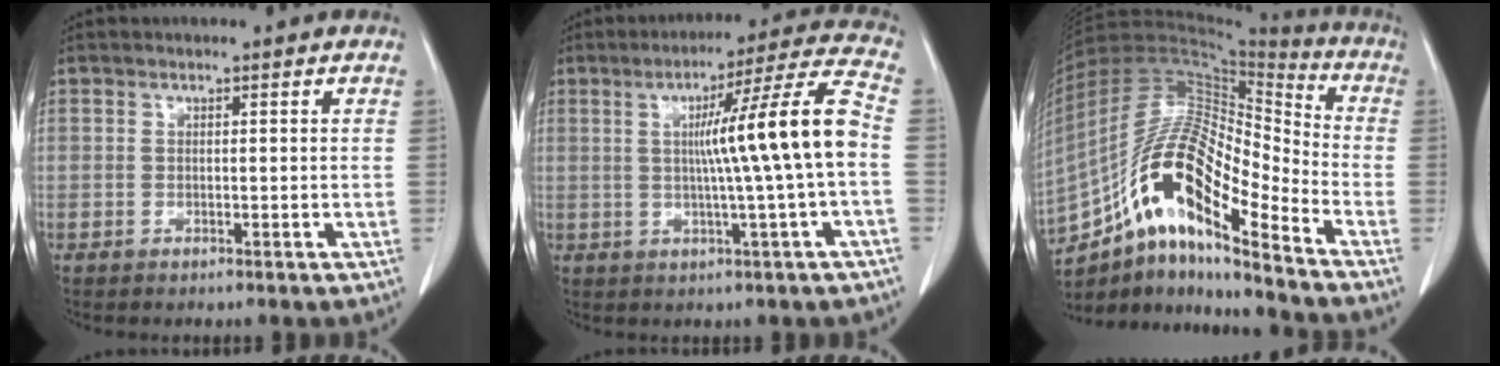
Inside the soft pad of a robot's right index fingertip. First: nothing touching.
{"total": 13.0, "force": [0.0, -1.6, 12.9], "torque": [-0.193, 0.012, -0.001]}
{"total": 18.8, "force": [-10.6, 3.8, 15.0], "torque": [-0.291, 0.023, -0.186]}